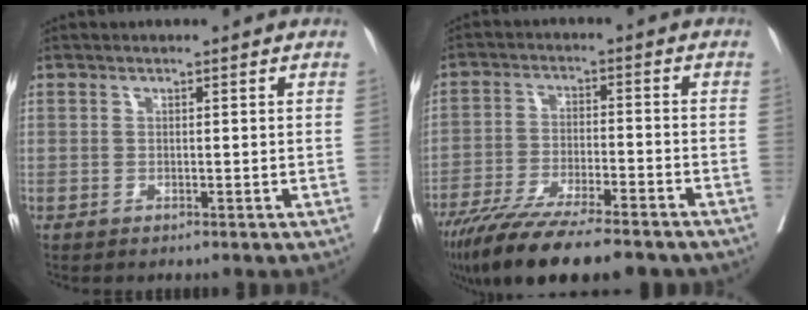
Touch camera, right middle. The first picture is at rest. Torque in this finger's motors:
{"motor_torque": [1.09, -1.04, 0.35, 0.09]}